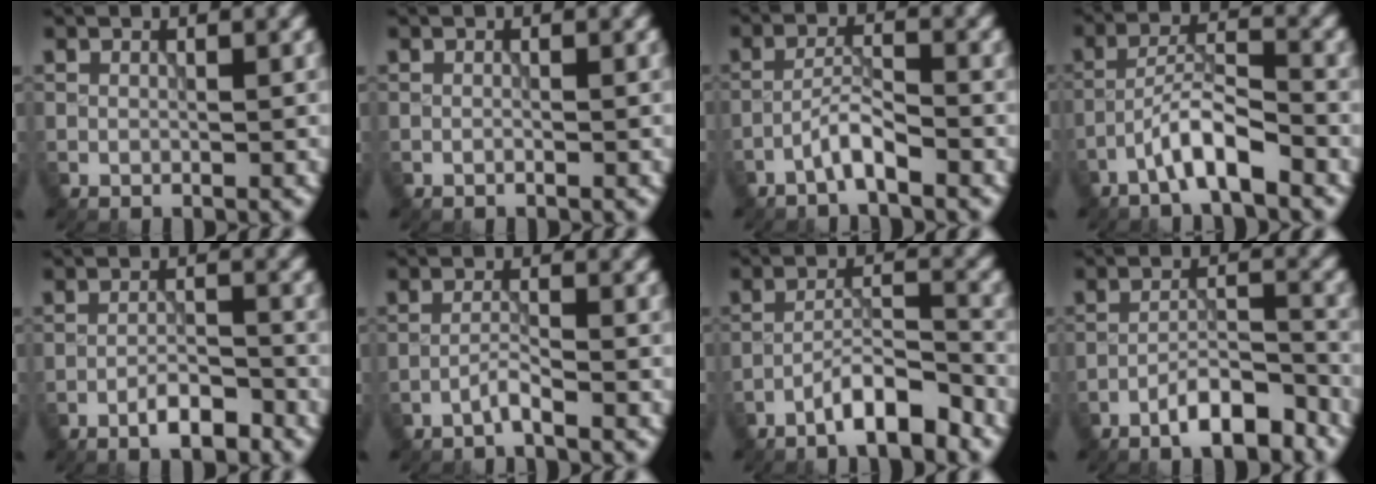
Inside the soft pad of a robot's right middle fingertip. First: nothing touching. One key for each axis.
{"total": 0.0}
{"total": 2.5, "fx": -1.8, "fy": 0.3, "fz": 1.7, "tx": -0.032, "ty": 0.012, "tz": -0.041}
{"total": 4.3, "fx": -2.8, "fy": 0.7, "fz": 3.2, "tx": -0.057, "ty": 0.016, "tz": -0.058}
{"total": 3.2, "fx": -2.3, "fy": 0.8, "fz": 2.1, "tx": -0.031, "ty": 0.008, "tz": -0.043}
{"total": 1.5, "fx": -1.2, "fy": -0.1, "fz": 0.8, "tx": -0.013, "ty": 0.007, "tz": -0.031}
{"total": 4.8, "fx": -3.7, "fy": 0.8, "fz": 3.1, "tx": -0.049, "ty": 0.010, "tz": -0.070}
{"total": 5.3, "fx": -4.0, "fy": 1.2, "fz": 3.3, "tx": -0.053, "ty": 0.008, "tz": -0.069}